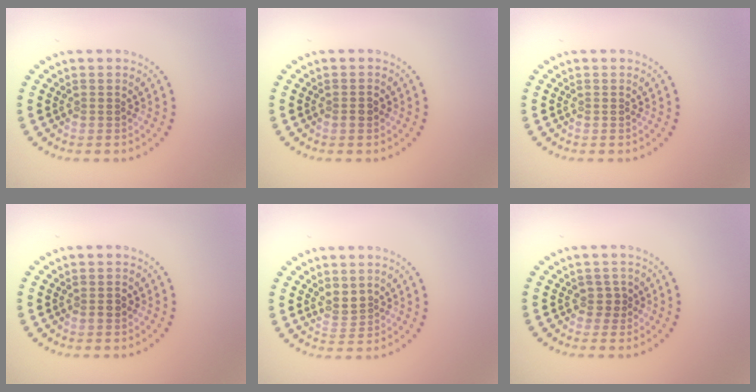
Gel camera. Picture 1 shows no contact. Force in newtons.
{"total": 0.9, "press": 0.8, "slide": 0.3}
{"total": 0.0}
{"total": 0.9, "press": 0.8, "slide": 0.3}
{"total": 1.5, "press": 1.3, "slide": 0.8}
{"total": 1.0, "press": 0.8, "slide": 0.6}